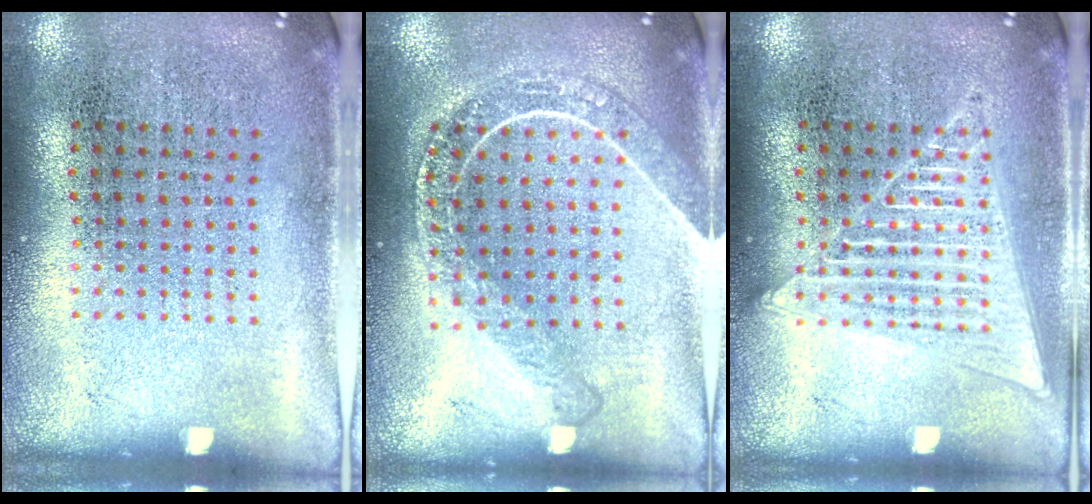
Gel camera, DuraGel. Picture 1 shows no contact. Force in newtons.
{"total": 1.8, "press": 1.6, "slide": 0.8}
{"total": 2.7, "press": 2.7, "slide": 0.4}